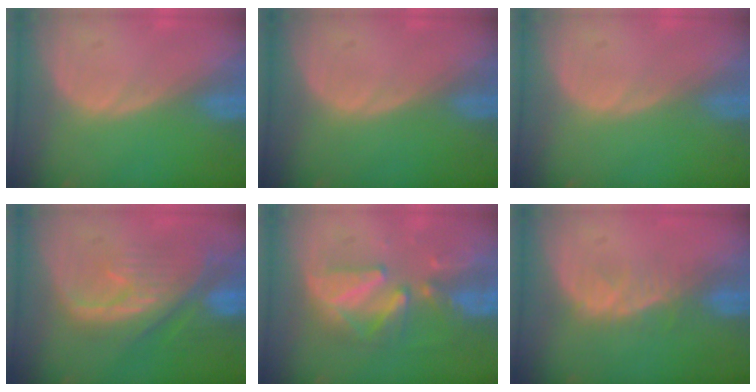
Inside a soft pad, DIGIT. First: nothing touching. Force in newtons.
{"total": 0.0}
{"total": 0.0}
{"total": 10.2, "press": 8.9, "slide": 5.0}
{"total": 8.4, "press": 8.1, "slide": 2.0}
{"total": 3.7, "press": 3.3, "slide": 1.6}